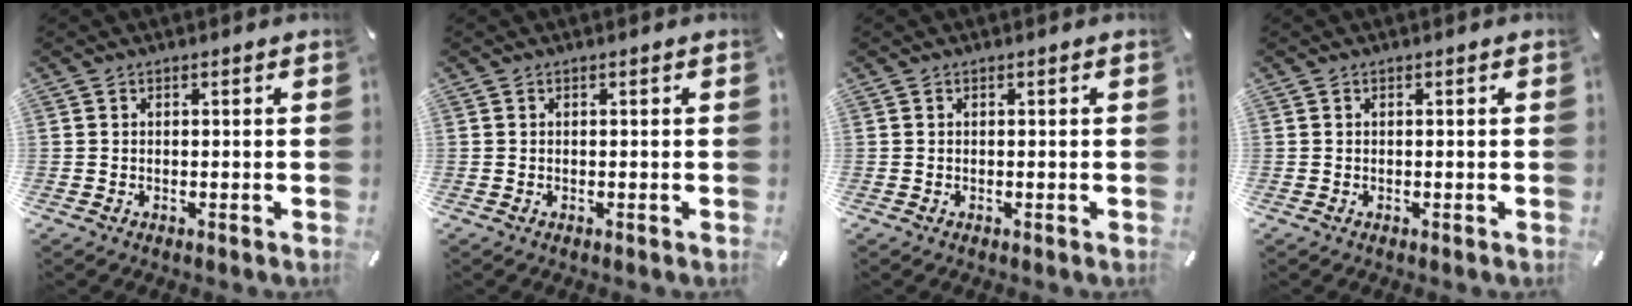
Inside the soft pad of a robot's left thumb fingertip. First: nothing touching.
{"total": 0.0}
{"total": 0.0}
{"total": 0.0}